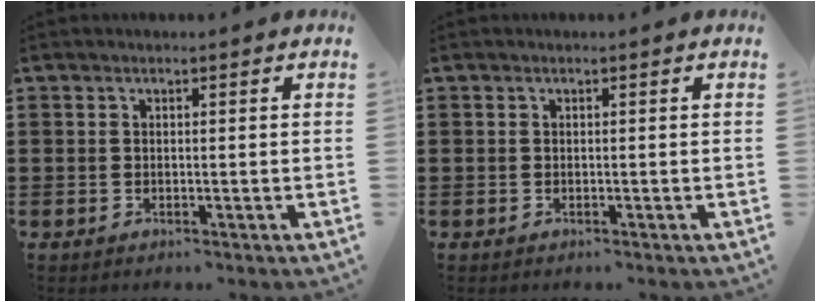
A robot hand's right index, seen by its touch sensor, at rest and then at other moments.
{"total": 0.0}